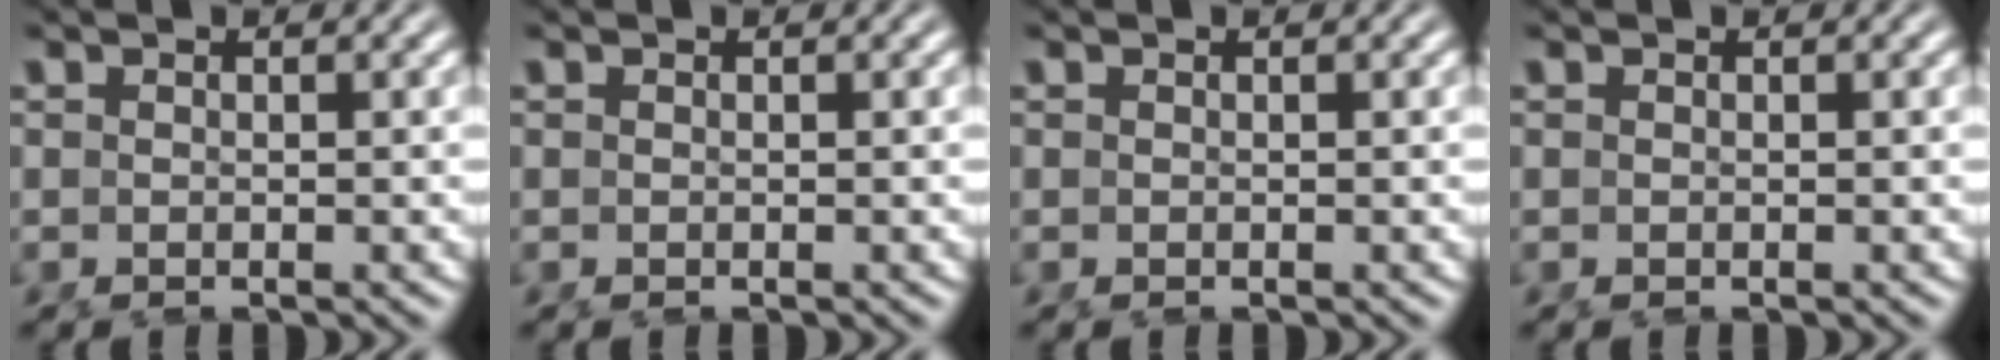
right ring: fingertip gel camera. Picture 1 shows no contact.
{"total": 0.0}
{"total": 0.0}
{"total": 0.0}